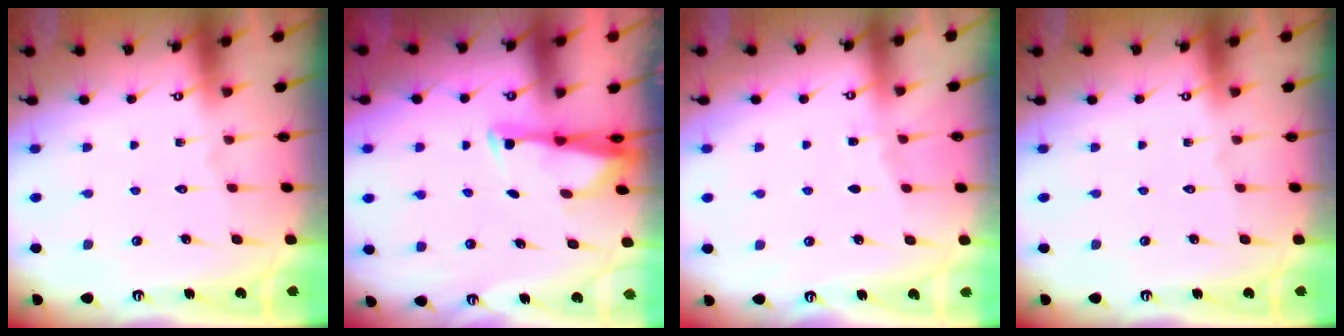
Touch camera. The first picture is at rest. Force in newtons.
{"total": 3.0, "press": 2.9, "slide": 0.8}
{"total": 3.0, "press": 3.0, "slide": 0.4}
{"total": 0.0}